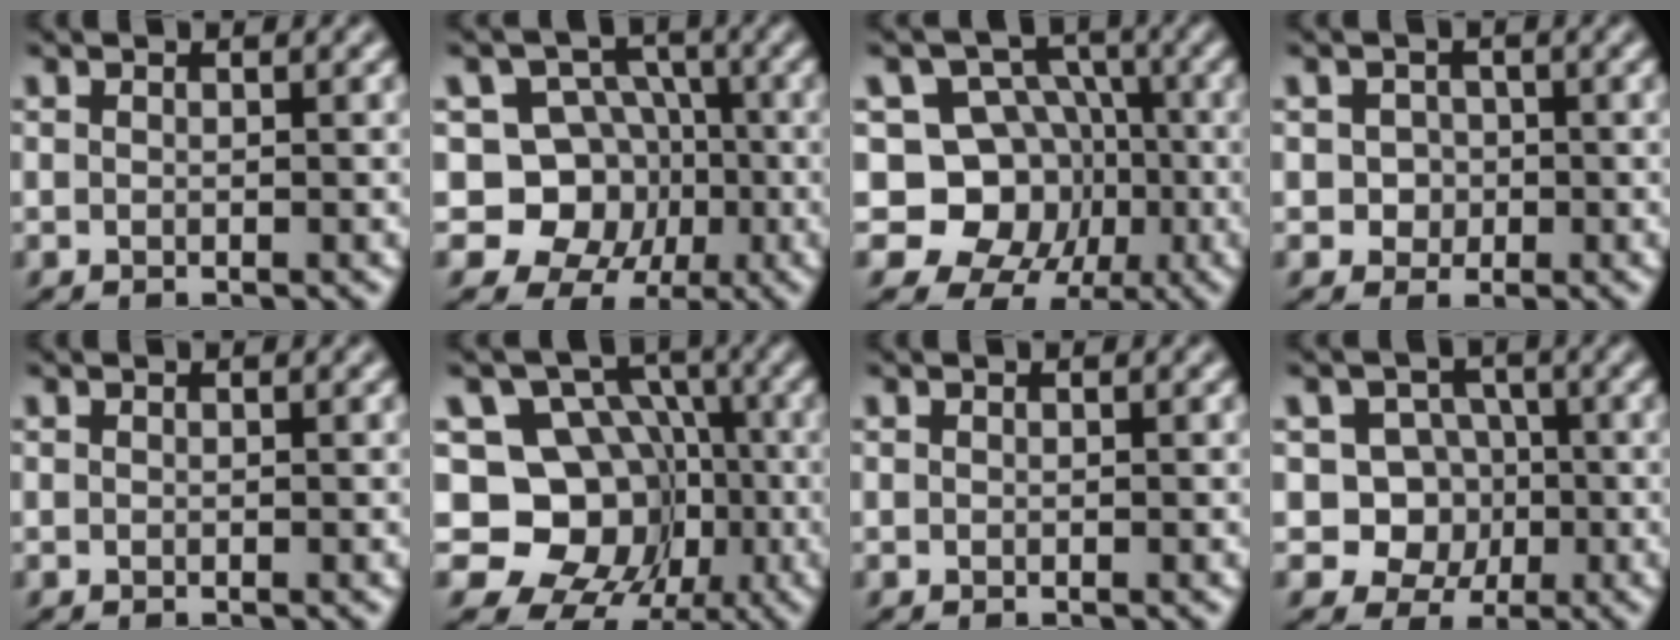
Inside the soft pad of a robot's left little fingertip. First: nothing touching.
{"total": 8.0, "force": [-1.2, 7.1, 3.4], "torque": [-0.034, 0.017, -0.057]}
{"total": 9.8, "force": [-2.0, 8.7, 4.1], "torque": [-0.050, 0.021, -0.069]}
{"total": 1.9, "force": [-0.3, 1.7, 0.7], "torque": [0.004, 0.001, -0.009]}
{"total": 0.0}
{"total": 10.5, "force": [-2.1, 9.0, 4.9], "torque": [-0.071, 0.005, -0.070]}
{"total": 0.0}
{"total": 6.2, "force": [-0.6, 5.8, 2.2], "torque": [-0.027, 0.027, -0.045]}